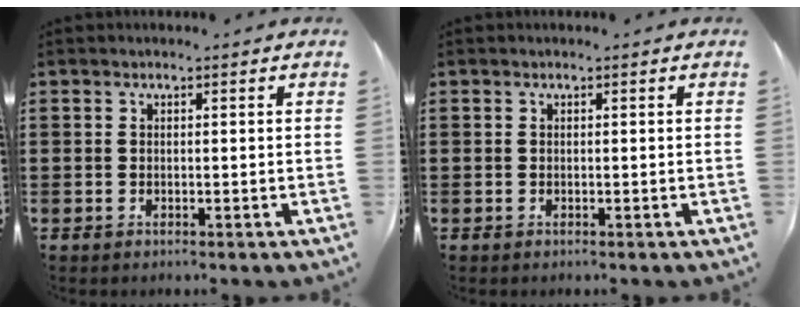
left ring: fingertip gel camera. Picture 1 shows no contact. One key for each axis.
{"total": 0.0}